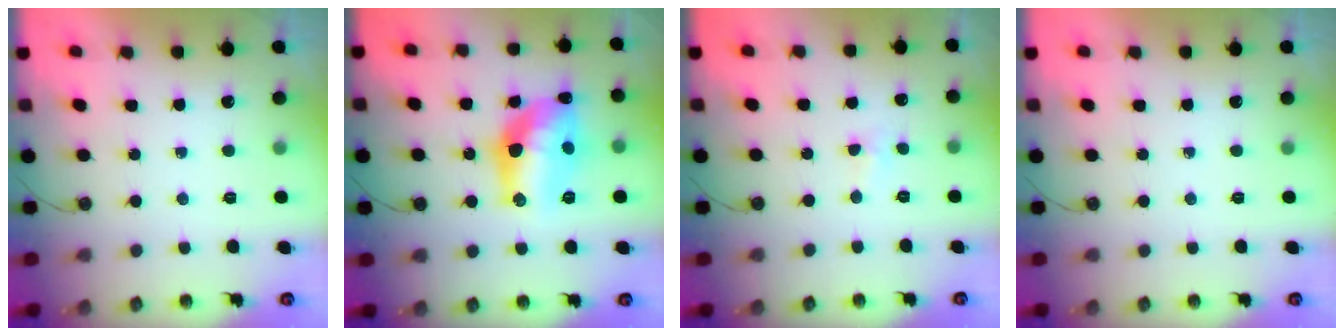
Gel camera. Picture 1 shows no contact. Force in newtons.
{"total": 16.2, "press": 15.9, "slide": 3.2}
{"total": 2.1, "press": 2.0, "slide": 0.3}
{"total": 0.0}